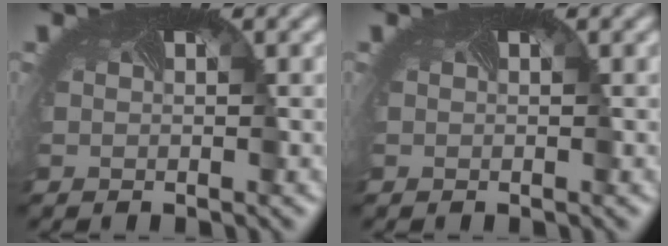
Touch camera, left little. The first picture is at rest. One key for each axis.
{"total": 0.0}